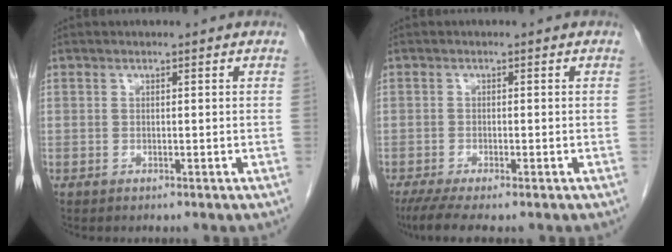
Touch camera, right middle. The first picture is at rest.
{"total": 5.2, "force": [-3.8, 0.6, 3.5], "torque": [-0.060, -0.013, -0.064]}